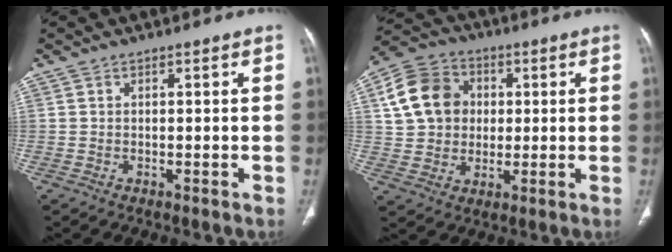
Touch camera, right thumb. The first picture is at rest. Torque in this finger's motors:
{"motor_torque": [-0.90, 1.68, 1.15, 0.01, 0.31]}